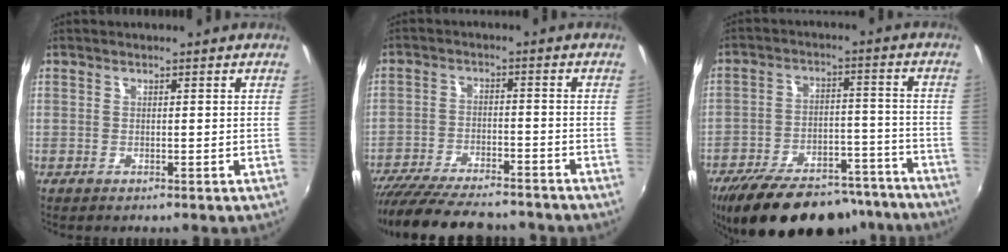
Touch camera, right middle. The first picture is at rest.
{"total": 18.0, "force": [-15.6, 4.3, 8.0], "torque": [-0.165, -0.034, -0.242]}
{"total": 25.7, "force": [-21.2, 9.7, 11.0], "torque": [-0.211, 0.006, -0.286]}